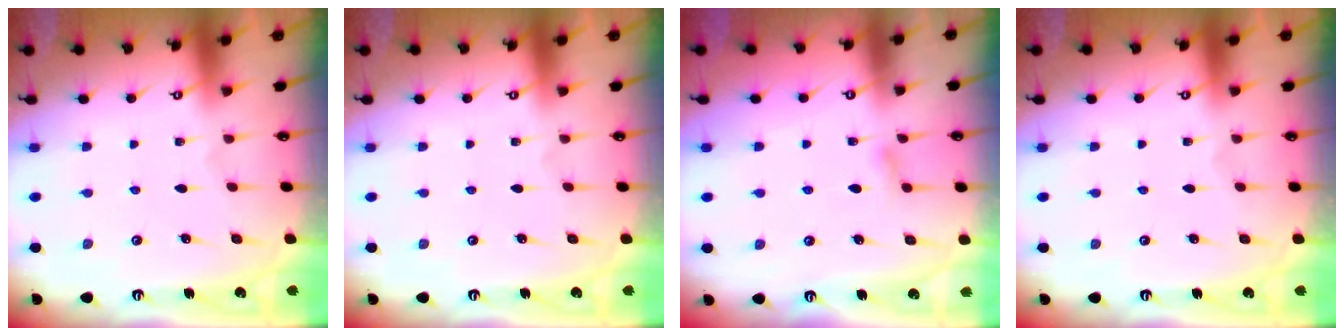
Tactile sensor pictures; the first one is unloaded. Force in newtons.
{"total": 0.0}
{"total": 4.3, "press": 4.2, "slide": 0.6}
{"total": 0.0}